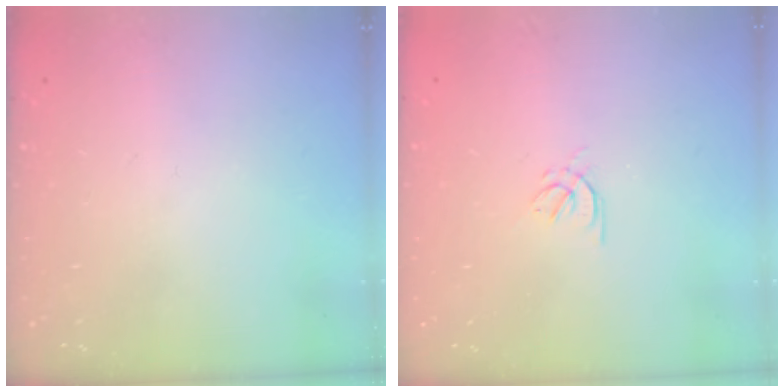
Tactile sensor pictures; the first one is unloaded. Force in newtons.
{"total": 2.1, "press": 2.0, "slide": 0.6}